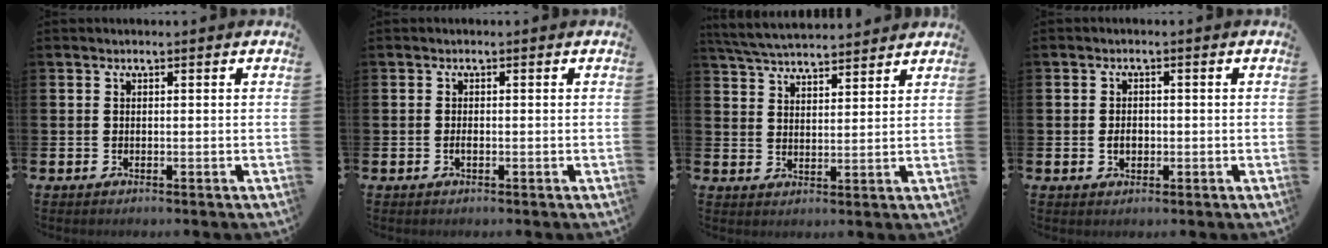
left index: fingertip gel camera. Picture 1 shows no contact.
{"total": 0.7, "force": [-0.1, 0.2, 0.7], "torque": [-0.017, 0.002, -0.002]}
{"total": 5.6, "force": [5.5, 0.6, 0.8], "torque": [-0.037, -0.028, 0.099]}
{"total": 1.9, "force": [-0.3, 1.4, 1.3], "torque": [-0.013, 0.003, -0.010]}